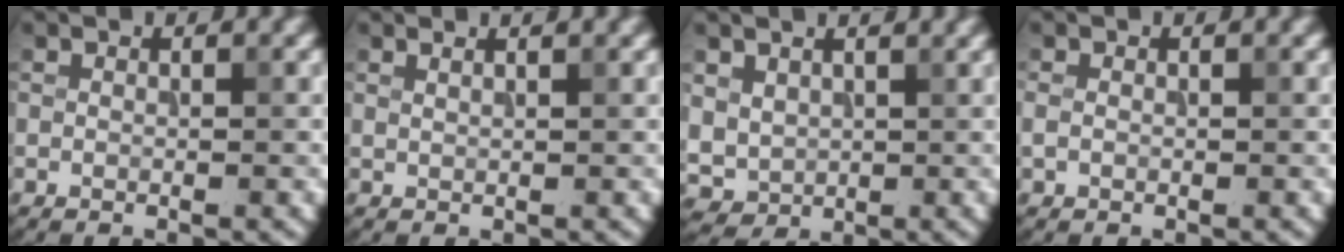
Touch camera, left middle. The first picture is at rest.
{"total": 2.0, "force": [1.4, 0.8, 1.1], "torque": [-0.001, 0.001, 0.003]}
{"total": 3.7, "force": [1.5, 3.0, 1.6], "torque": [-0.049, 0.003, 0.035]}
{"total": 0.9, "force": [-0.1, 0.7, 0.5], "torque": [-0.013, -0.001, -0.004]}